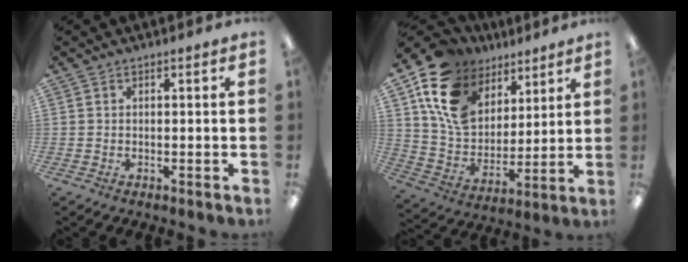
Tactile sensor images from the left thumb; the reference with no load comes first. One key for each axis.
{"total": 16.3, "fx": 9.5, "fy": 11.1, "fz": 7.2, "tx": -0.157, "ty": -0.040, "tz": 0.186}